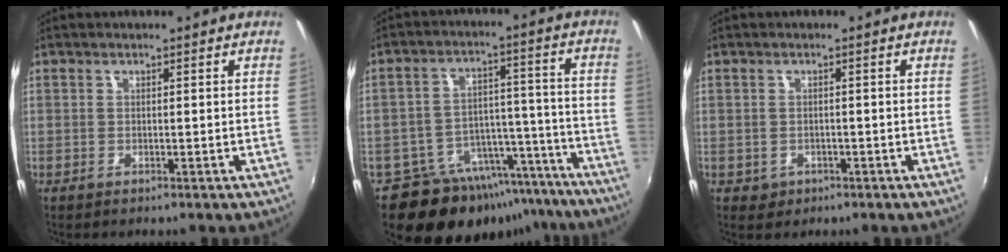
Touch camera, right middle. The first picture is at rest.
{"total": 19.1, "force": [-15.6, 9.3, 6.0], "torque": [-0.112, 0.044, -0.201]}
{"total": 2.1, "force": [-0.6, 1.9, 0.7], "torque": [-0.018, -0.003, -0.004]}